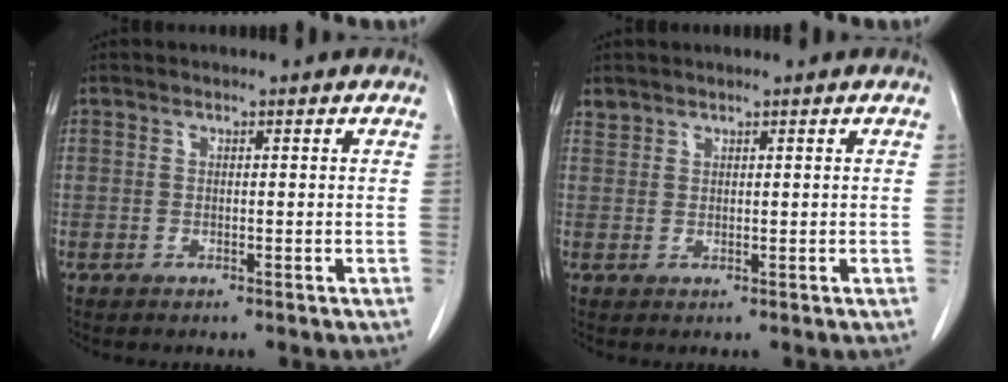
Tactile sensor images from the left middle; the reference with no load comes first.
{"total": 1.0, "force": [1.0, 0.4, -0.1], "torque": [0.001, 0.004, 0.020]}